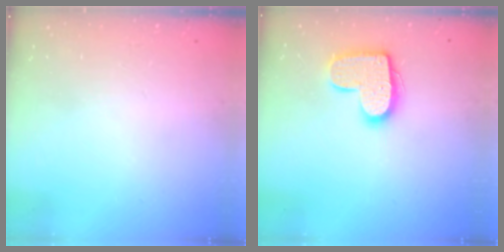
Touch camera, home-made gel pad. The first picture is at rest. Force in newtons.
{"total": 13.5, "press": 13.5, "slide": 0.7}